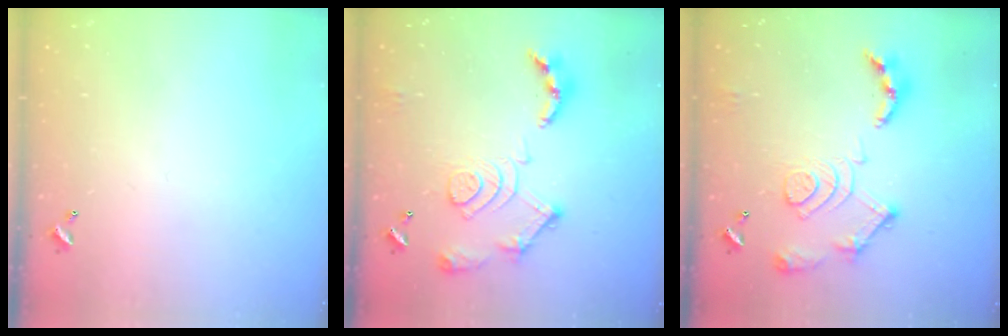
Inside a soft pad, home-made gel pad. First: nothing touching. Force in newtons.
{"total": 16.8, "press": 16.7, "slide": 1.6}
{"total": 16.8, "press": 16.7, "slide": 1.6}